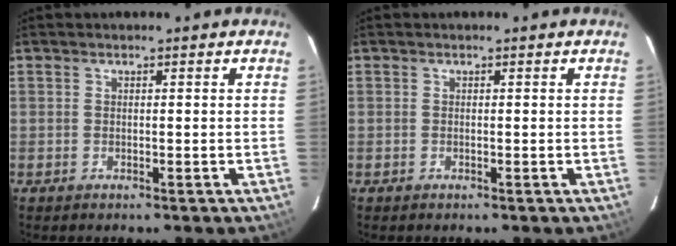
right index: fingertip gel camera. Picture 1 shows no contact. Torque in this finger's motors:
{"motor_torque": [-0.15, 0.07, 0.04, 0.01]}